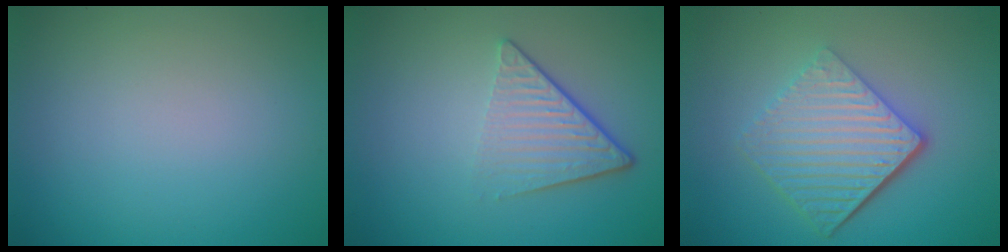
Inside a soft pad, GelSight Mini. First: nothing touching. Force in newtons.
{"total": 4.6, "press": 2.8, "slide": 3.7}
{"total": 6.4, "press": 4.2, "slide": 4.8}